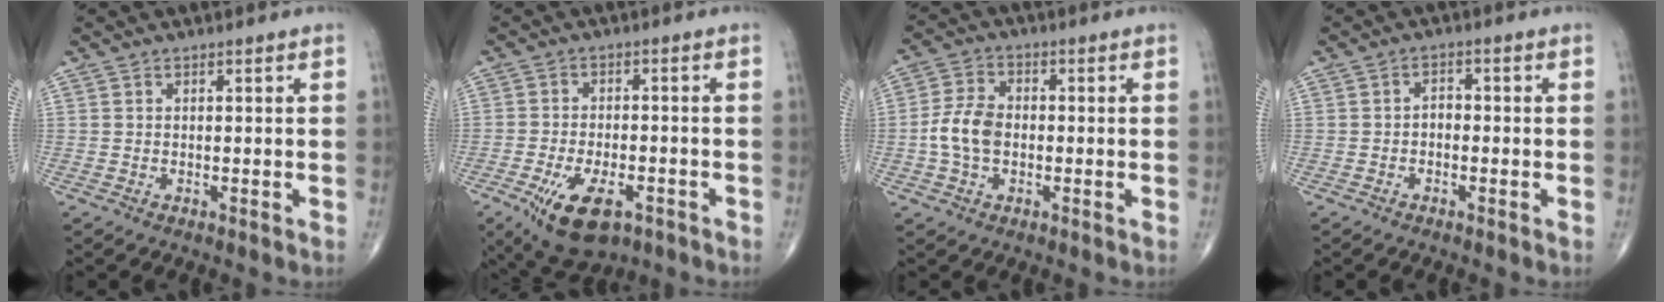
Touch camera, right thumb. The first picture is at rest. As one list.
[{"total": 11.6, "force": [-5.7, 5.7, 8.4], "torque": [-0.143, 0.011, -0.084]}, {"total": 7.4, "force": [-1.0, 5.0, 5.4], "torque": [-0.105, 0.018, -0.026]}, {"total": 1.9, "force": [-0.5, 1.3, 1.3], "torque": [-0.007, 0.013, -0.015]}]